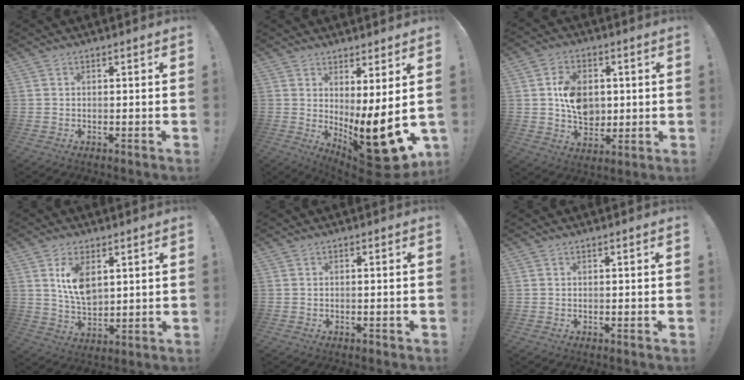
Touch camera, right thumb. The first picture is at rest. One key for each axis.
{"total": 16.7, "fx": -2.6, "fy": 4.7, "fz": 15.8, "tx": -0.188, "ty": -0.029, "tz": -0.031}
{"total": 11.7, "fx": 1.1, "fy": 9.4, "fz": 6.9, "tx": -0.106, "ty": 0.005, "tz": 0.025}
{"total": 9.5, "fx": 4.0, "fy": 5.8, "fz": 6.4, "tx": -0.108, "ty": -0.015, "tz": 0.074}
{"total": 1.0, "fx": -0.7, "fy": 0.2, "fz": 0.7, "tx": -0.014, "ty": 0.002, "tz": -0.011}
{"total": 0.0}